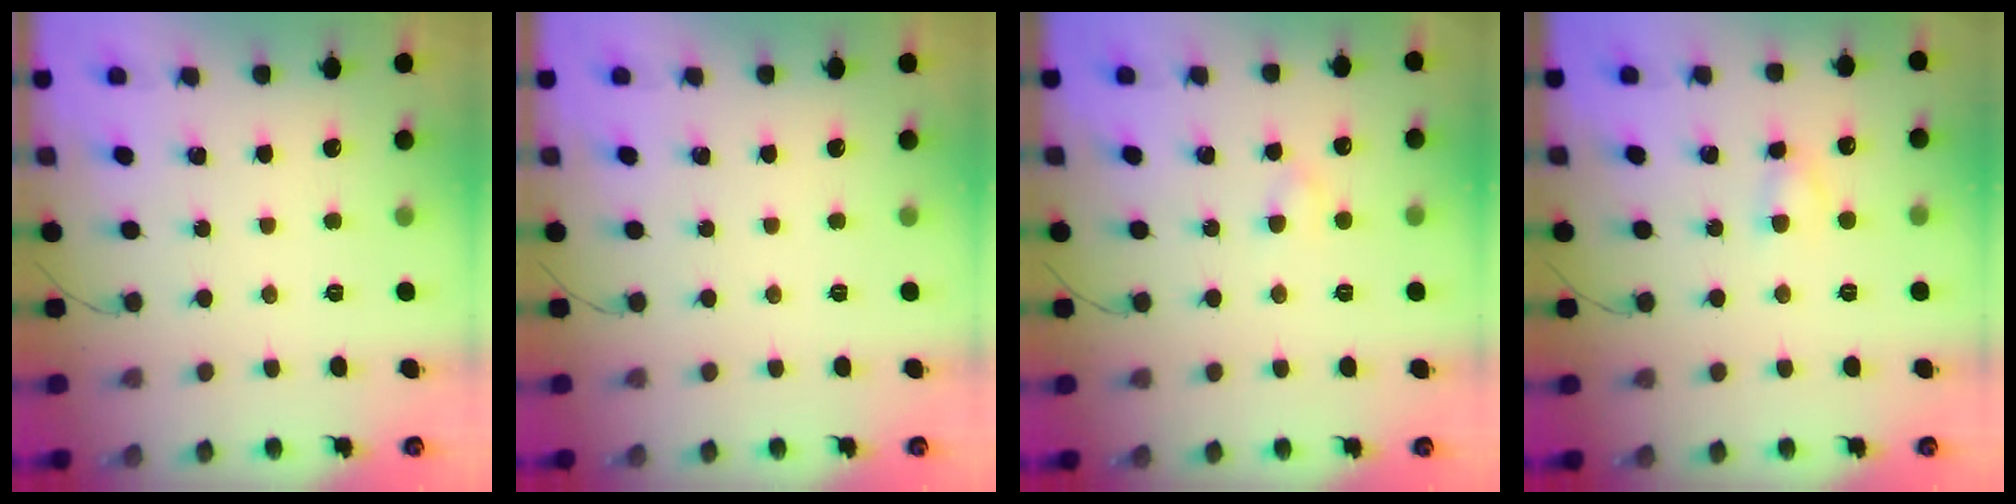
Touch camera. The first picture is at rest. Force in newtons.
{"total": 0.0}
{"total": 2.3, "press": 2.1, "slide": 1.0}
{"total": 3.3, "press": 3.0, "slide": 1.3}